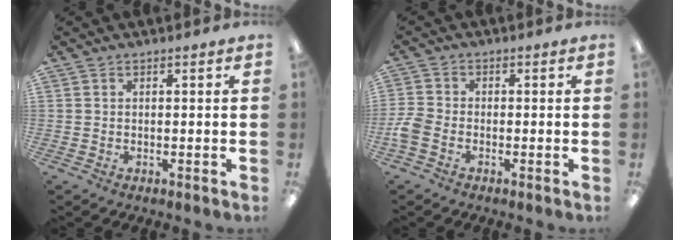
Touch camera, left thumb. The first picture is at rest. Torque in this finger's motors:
{"motor_torque": [-0.51, 0.52, 0.29, -0.33, 0.00]}